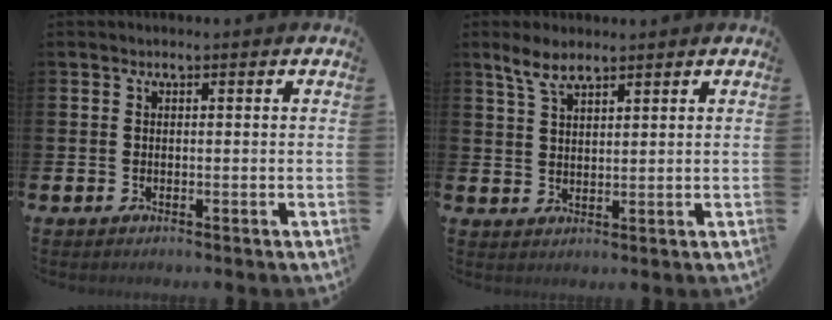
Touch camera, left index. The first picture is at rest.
{"total": 4.7, "force": [3.8, 1.4, 2.3], "torque": [-0.053, -0.006, 0.067]}